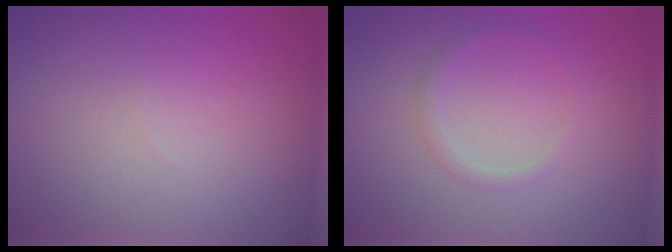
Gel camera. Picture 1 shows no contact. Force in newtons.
{"total": 1.2, "press": 1.2, "slide": 0.0}